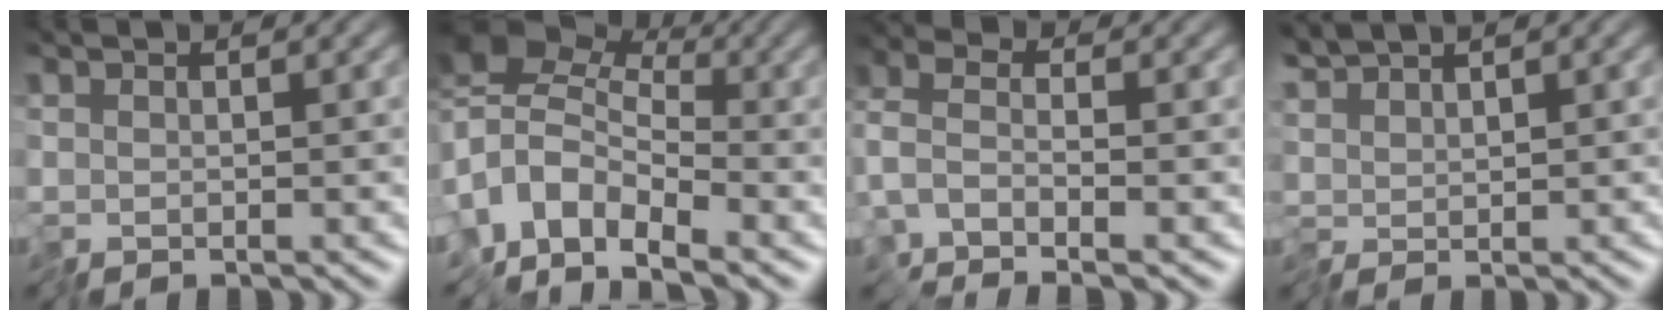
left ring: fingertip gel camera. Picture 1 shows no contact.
{"total": 5.6, "force": [-2.1, 3.4, 3.9], "torque": [-0.069, 0.009, -0.067]}
{"total": 2.3, "force": [-1.5, 1.0, 1.5], "torque": [-0.045, 0.007, -0.044]}
{"total": 2.1, "force": [1.9, 0.5, 0.8], "torque": [-0.025, 0.008, 0.040]}